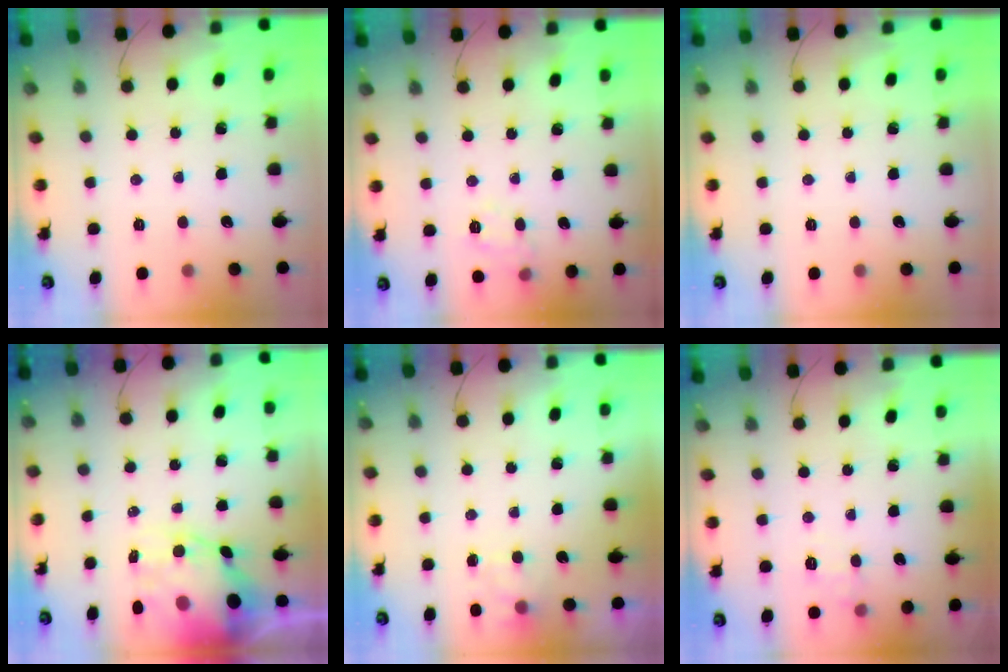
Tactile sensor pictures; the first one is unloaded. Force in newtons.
{"total": 8.5, "press": 8.4, "slide": 1.2}
{"total": 0.0}
{"total": 8.2, "press": 7.7, "slide": 2.7}
{"total": 2.4, "press": 2.0, "slide": 1.4}
{"total": 7.6, "press": 7.4, "slide": 1.8}